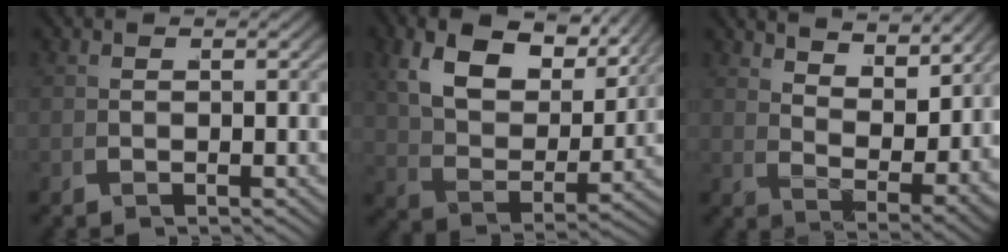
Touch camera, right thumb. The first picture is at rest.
{"total": 10.4, "force": [5.5, 5.4, 6.9], "torque": [-0.132, 0.003, 0.096]}
{"total": 5.8, "force": [3.7, 1.9, 4.0], "torque": [-0.065, -0.020, 0.081]}